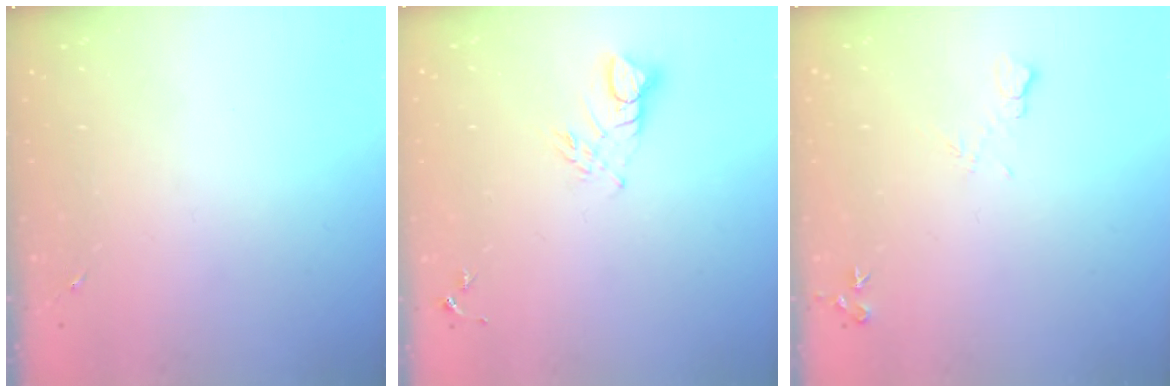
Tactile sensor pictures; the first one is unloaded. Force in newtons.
{"total": 5.3, "press": 5.2, "slide": 0.4}
{"total": 7.6, "press": 7.6, "slide": 0.8}